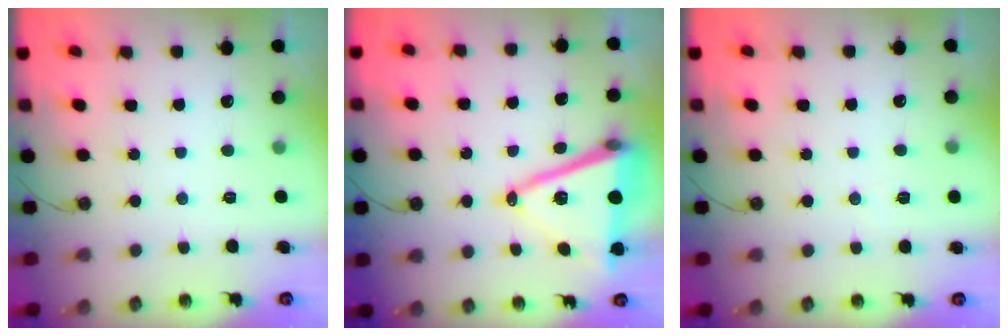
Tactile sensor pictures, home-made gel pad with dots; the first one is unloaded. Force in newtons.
{"total": 15.8, "press": 15.3, "slide": 3.9}
{"total": 4.9, "press": 3.8, "slide": 3.1}